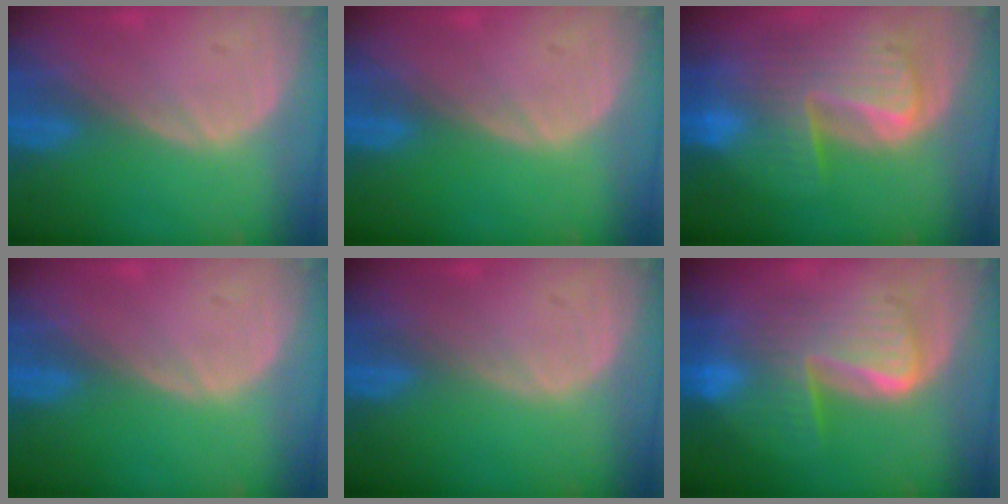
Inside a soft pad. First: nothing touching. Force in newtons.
{"total": 0.0}
{"total": 9.8, "press": 8.5, "slide": 4.9}
{"total": 0.0}
{"total": 0.0}
{"total": 8.5, "press": 8.4, "slide": 0.9}